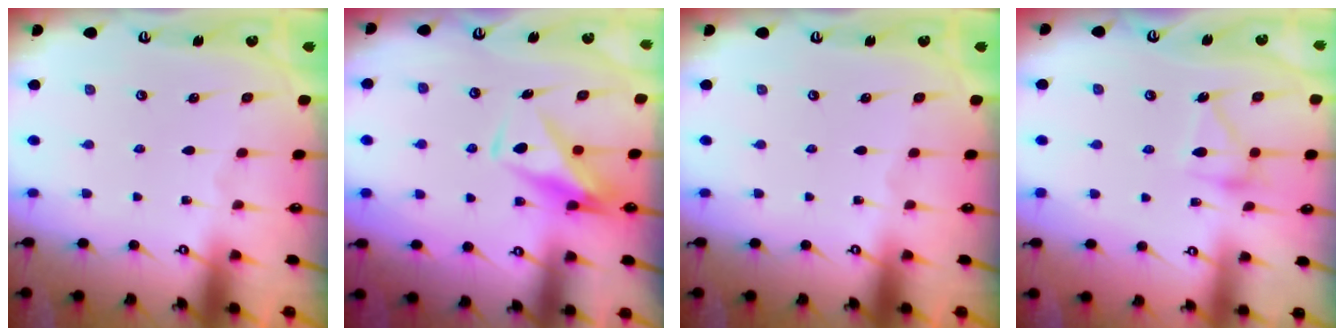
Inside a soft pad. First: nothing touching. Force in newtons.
{"total": 8.8, "press": 8.7, "slide": 0.9}
{"total": 0.0}
{"total": 12.9, "press": 12.9, "slide": 0.7}